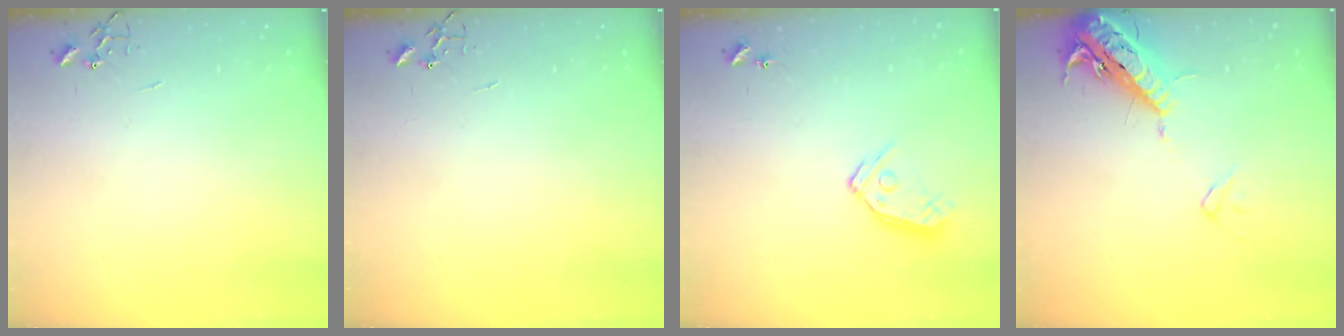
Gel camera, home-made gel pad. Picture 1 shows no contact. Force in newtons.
{"total": 0.0}
{"total": 9.9, "press": 9.9, "slide": 0.8}
{"total": 18.4, "press": 18.0, "slide": 4.0}